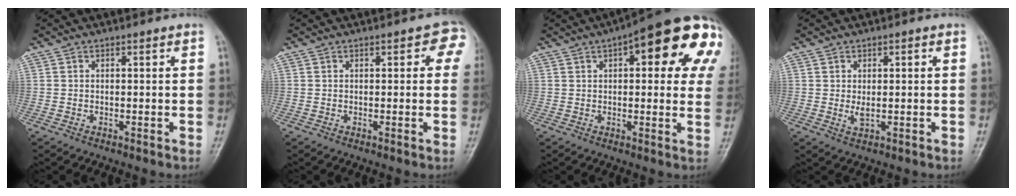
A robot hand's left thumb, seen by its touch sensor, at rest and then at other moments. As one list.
[{"total": 4.0, "force": [1.3, 2.1, 3.2], "torque": [-0.007, 0.003, 0.003]}, {"total": 22.1, "force": [8.1, 7.9, 19.0], "torque": [-0.220, 0.011, 0.092]}, {"total": 2.2, "force": [0.1, 1.1, 1.9], "torque": [-0.037, 0.001, 0.004]}]